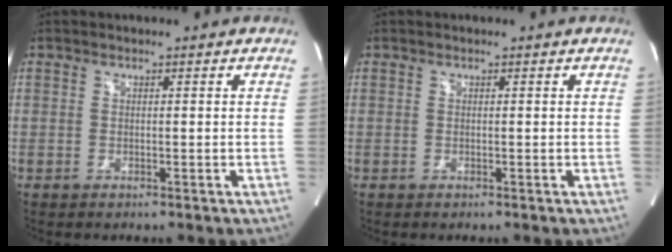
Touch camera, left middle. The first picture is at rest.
{"total": 0.0}